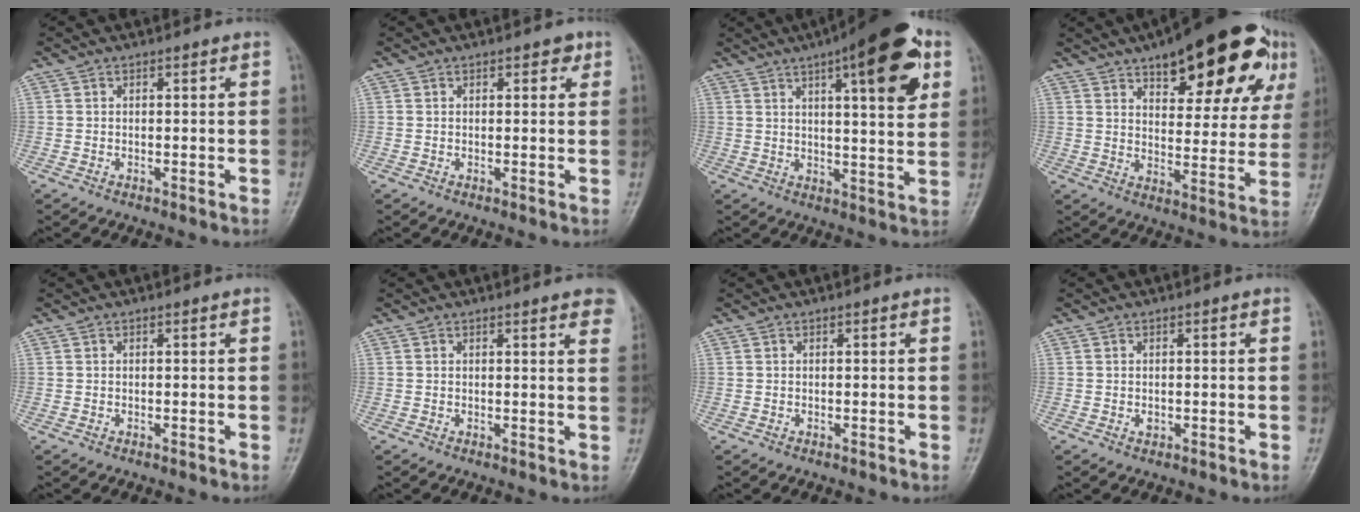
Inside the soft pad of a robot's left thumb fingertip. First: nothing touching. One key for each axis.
{"total": 2.0, "fx": 1.0, "fy": 1.1, "fz": 1.3, "tx": -0.002, "ty": -0.001, "tz": 0.010}
{"total": 17.9, "fx": 8.2, "fy": 5.0, "fz": 15.1, "tx": -0.186, "ty": -0.015, "tz": 0.110}
{"total": 24.0, "fx": 13.4, "fy": 9.4, "fz": 17.5, "tx": -0.202, "ty": -0.020, "tz": 0.188}
{"total": 0.0}
{"total": 6.7, "fx": 4.7, "fy": 1.5, "fz": 4.6, "tx": -0.036, "ty": -0.008, "tz": 0.043}
{"total": 0.0}
{"total": 1.0, "fx": -0.1, "fy": 0.8, "fz": 0.7, "tx": -0.005, "ty": 0.000, "tz": -0.001}